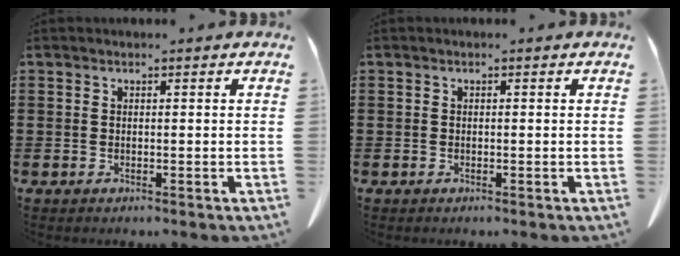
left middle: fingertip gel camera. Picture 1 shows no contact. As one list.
[{"total": 0.0}]